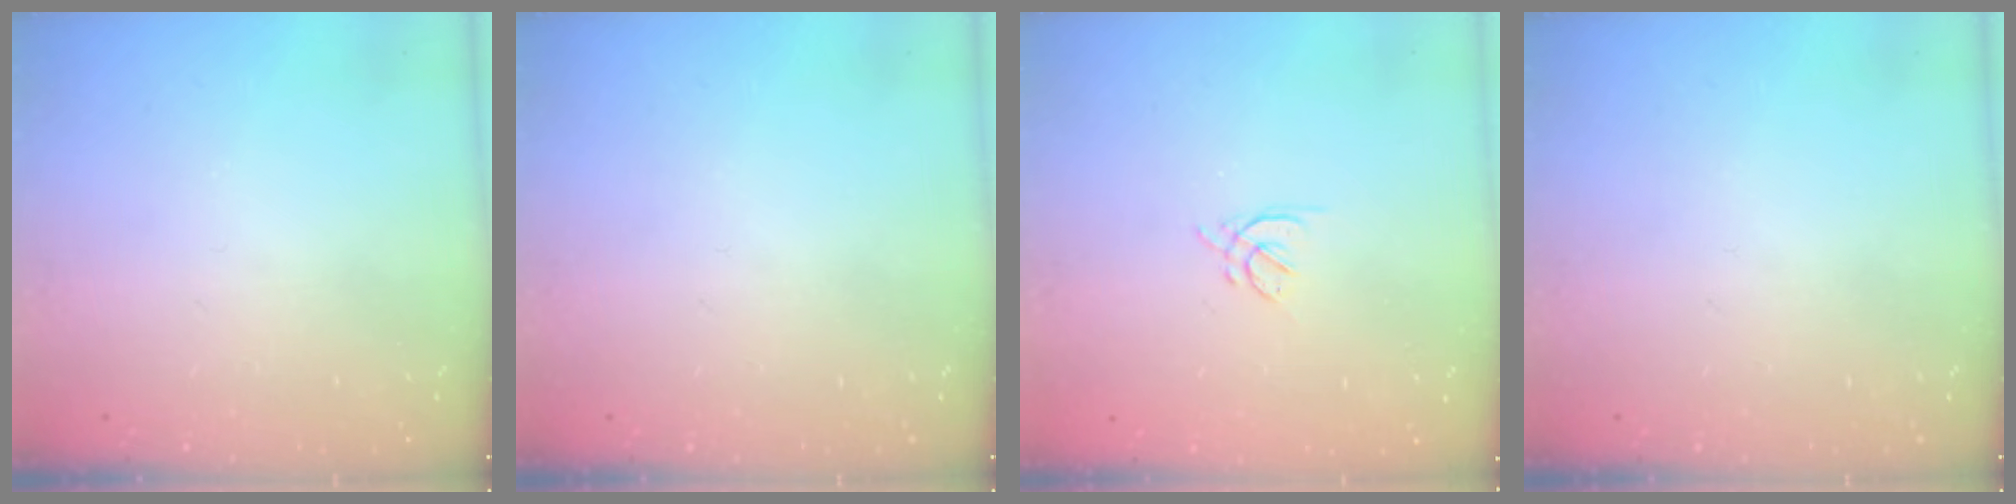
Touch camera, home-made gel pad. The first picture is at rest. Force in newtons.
{"total": 0.0}
{"total": 2.8, "press": 2.8, "slide": 0.7}
{"total": 0.0}